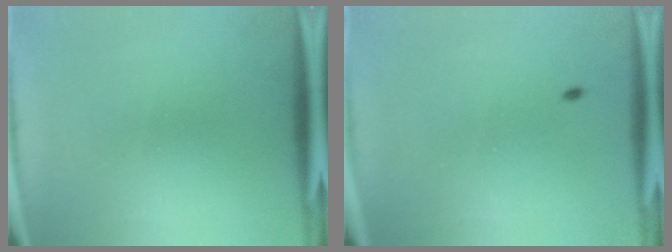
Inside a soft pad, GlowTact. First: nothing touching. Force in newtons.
{"total": 0.7}